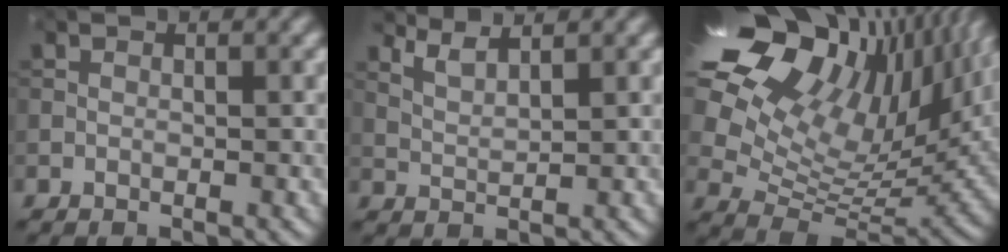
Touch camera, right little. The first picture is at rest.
{"total": 2.5, "force": [2.3, 0.4, 0.9], "torque": [-0.022, -0.002, 0.048]}
{"total": 18.5, "force": [10.5, 9.3, 12.0], "torque": [-0.233, 0.044, 0.167]}